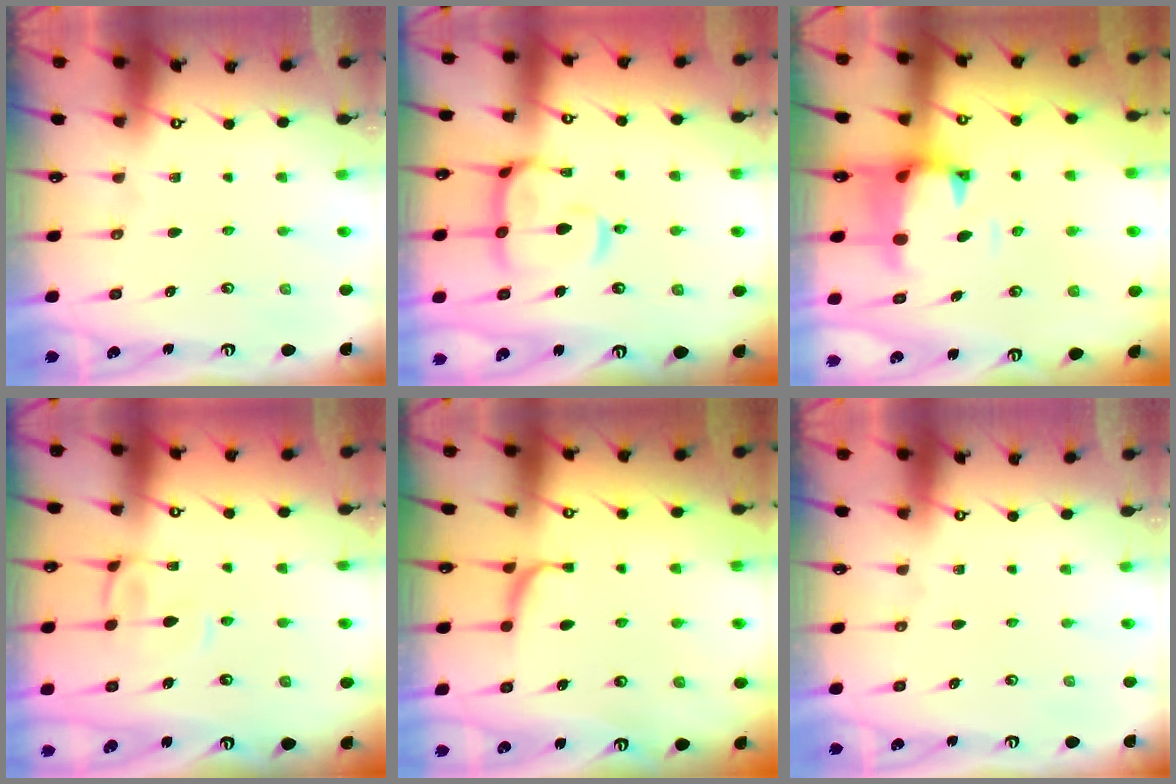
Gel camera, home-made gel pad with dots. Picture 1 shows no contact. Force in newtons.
{"total": 7.6, "press": 7.5, "slide": 1.2}
{"total": 1.2, "press": 0.3, "slide": 1.1}
{"total": 2.4, "press": 2.4, "slide": 0.6}
{"total": 2.4, "press": 2.3, "slide": 0.3}
{"total": 0.0}